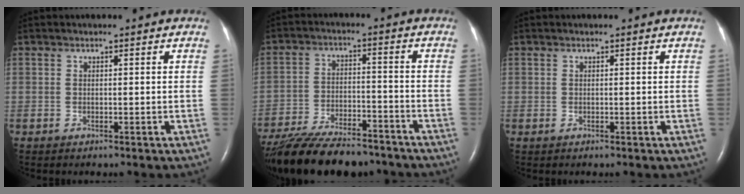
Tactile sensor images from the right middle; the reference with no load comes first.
{"total": 18.9, "force": [-16.0, 4.9, 8.7], "torque": [-0.181, -0.022, -0.252]}
{"total": 0.0}